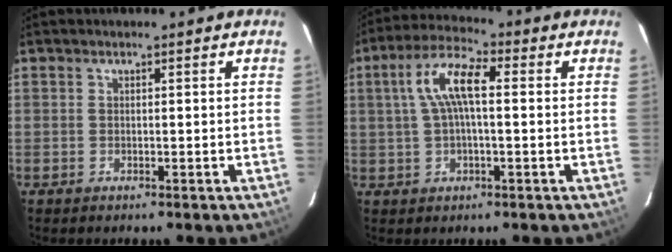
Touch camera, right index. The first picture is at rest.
{"total": 8.4, "force": [1.1, 2.7, 7.8], "torque": [-0.157, 0.021, 0.021]}